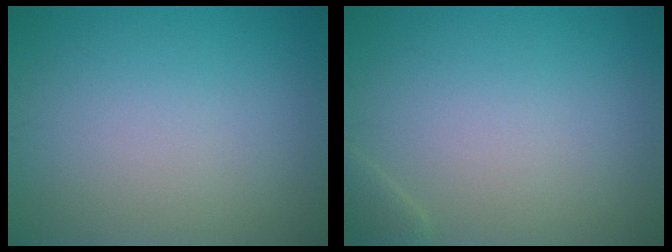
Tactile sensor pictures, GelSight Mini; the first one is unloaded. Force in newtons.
{"total": 1.1, "press": 1.1, "slide": 0.1}